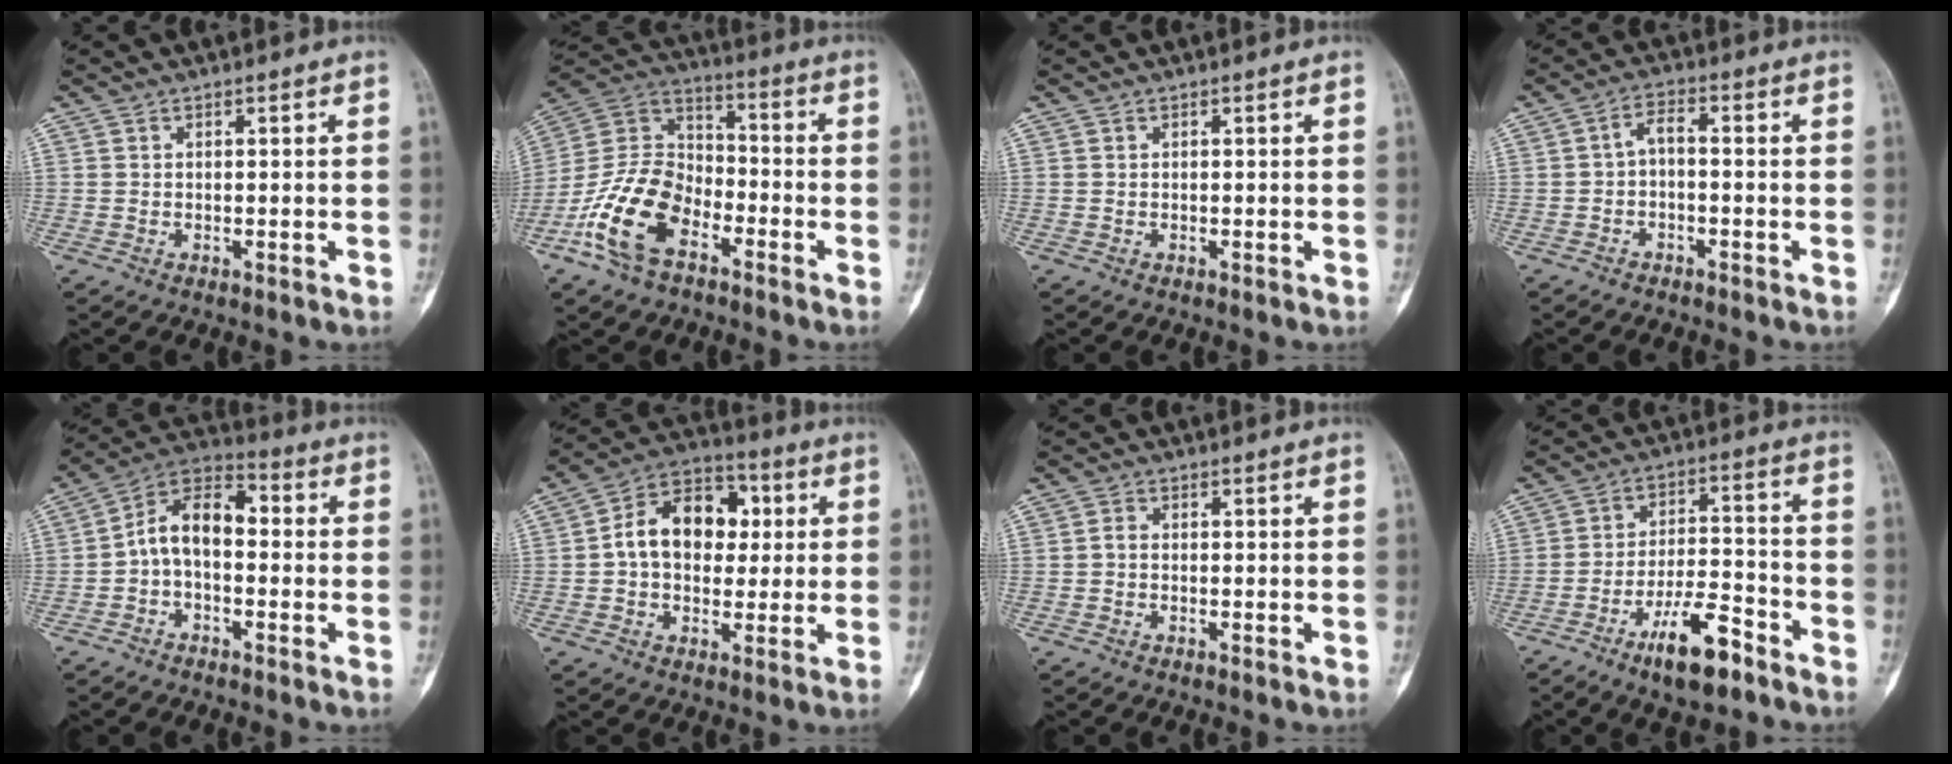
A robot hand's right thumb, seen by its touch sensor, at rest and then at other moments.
{"total": 16.5, "force": [-8.0, 9.7, 10.7], "torque": [-0.207, 0.058, -0.161]}
{"total": 0.0}
{"total": 3.2, "force": [-0.9, 1.3, 2.8], "torque": [-0.045, 0.023, -0.023]}
{"total": 9.9, "force": [-0.9, 5.9, 7.9], "torque": [-0.121, 0.042, -0.032]}
{"total": 14.1, "force": [1.5, 10.0, 9.8], "torque": [-0.120, 0.026, 0.015]}
{"total": 1.1, "force": [-0.5, 0.6, 0.8], "torque": [-0.016, 0.003, -0.014]}
{"total": 11.5, "force": [-7.4, 3.6, 8.0], "torque": [-0.134, 0.051, -0.126]}